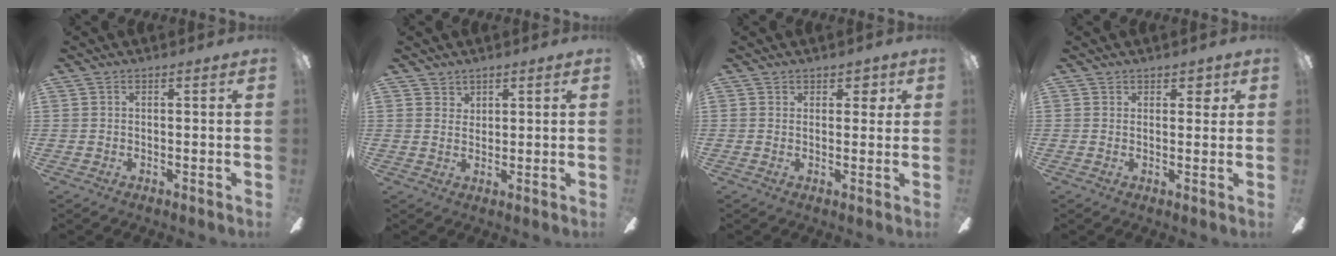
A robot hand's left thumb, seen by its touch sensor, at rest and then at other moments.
{"total": 2.0, "force": [1.8, 1.0, 0.0], "torque": [0.006, -0.007, 0.033]}
{"total": 2.7, "force": [1.4, 1.5, 1.8], "torque": [-0.012, -0.005, 0.019]}
{"total": 2.2, "force": [1.3, 1.0, 1.4], "torque": [-0.013, -0.003, 0.019]}